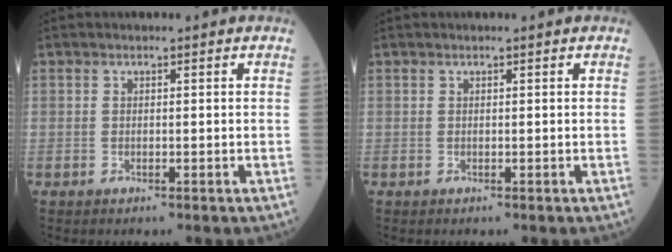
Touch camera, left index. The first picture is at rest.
{"total": 0.0}